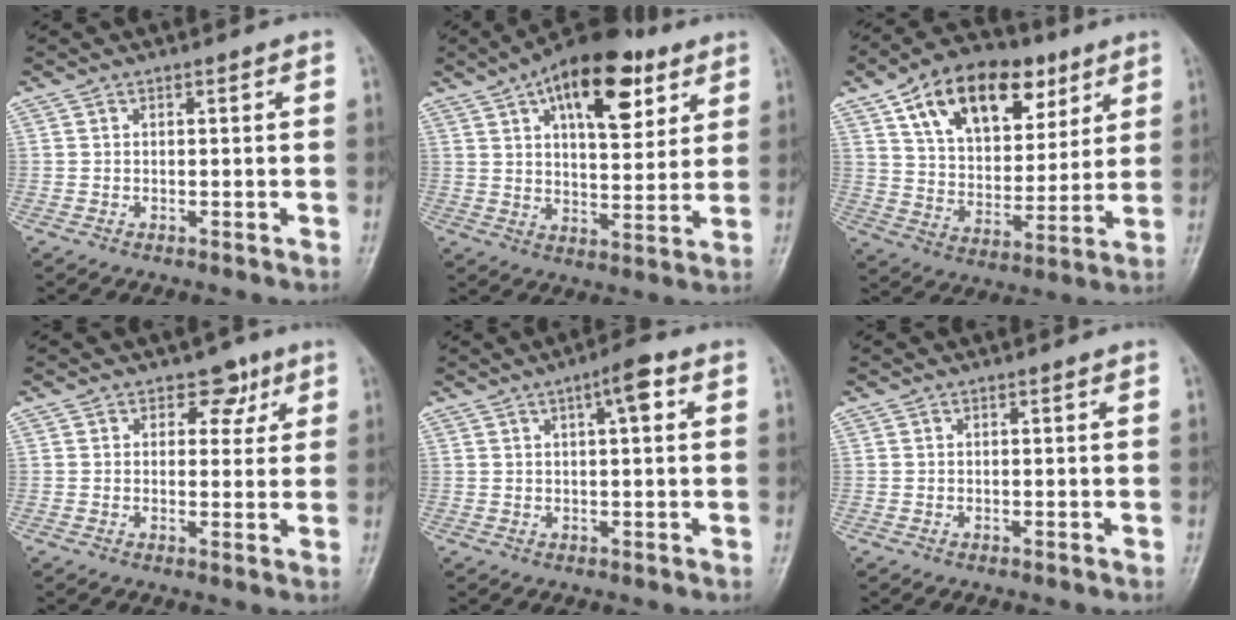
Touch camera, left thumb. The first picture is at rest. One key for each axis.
{"total": 18.2, "fx": 8.9, "fy": 8.7, "fz": 13.3, "tx": -0.164, "ty": -0.022, "tz": 0.135}
{"total": 20.3, "fx": 10.2, "fy": 12.1, "fz": 12.7, "tx": -0.161, "ty": -0.024, "tz": 0.170}
{"total": 4.6, "fx": 2.3, "fy": 3.3, "fz": 2.1, "tx": 0.005, "ty": -0.007, "tz": 0.027}
{"total": 4.7, "fx": 1.7, "fy": 1.2, "fz": 4.2, "tx": -0.063, "ty": 0.007, "tz": 0.021}
{"total": 0.0}